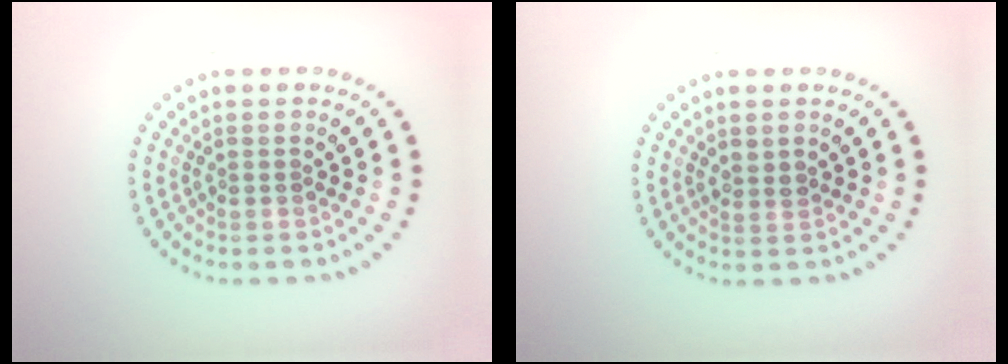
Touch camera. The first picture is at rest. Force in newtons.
{"total": 0.9, "press": 0.8, "slide": 0.4}